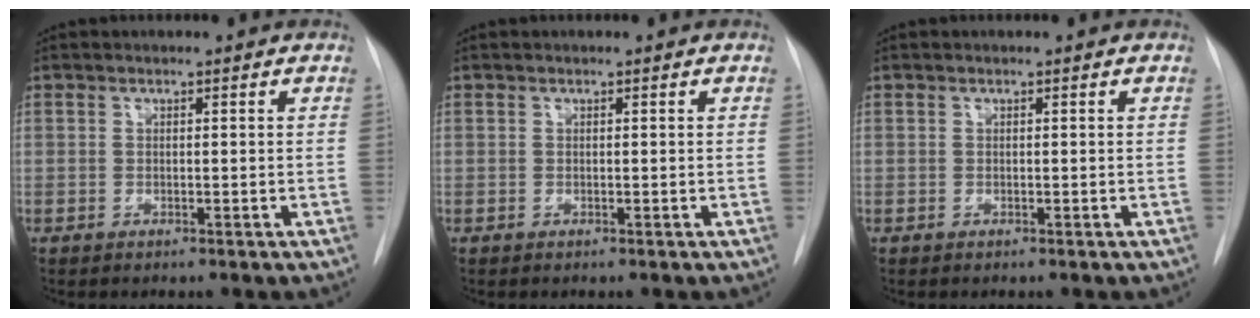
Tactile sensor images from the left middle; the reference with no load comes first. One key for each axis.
{"total": 0.0}
{"total": 0.0}